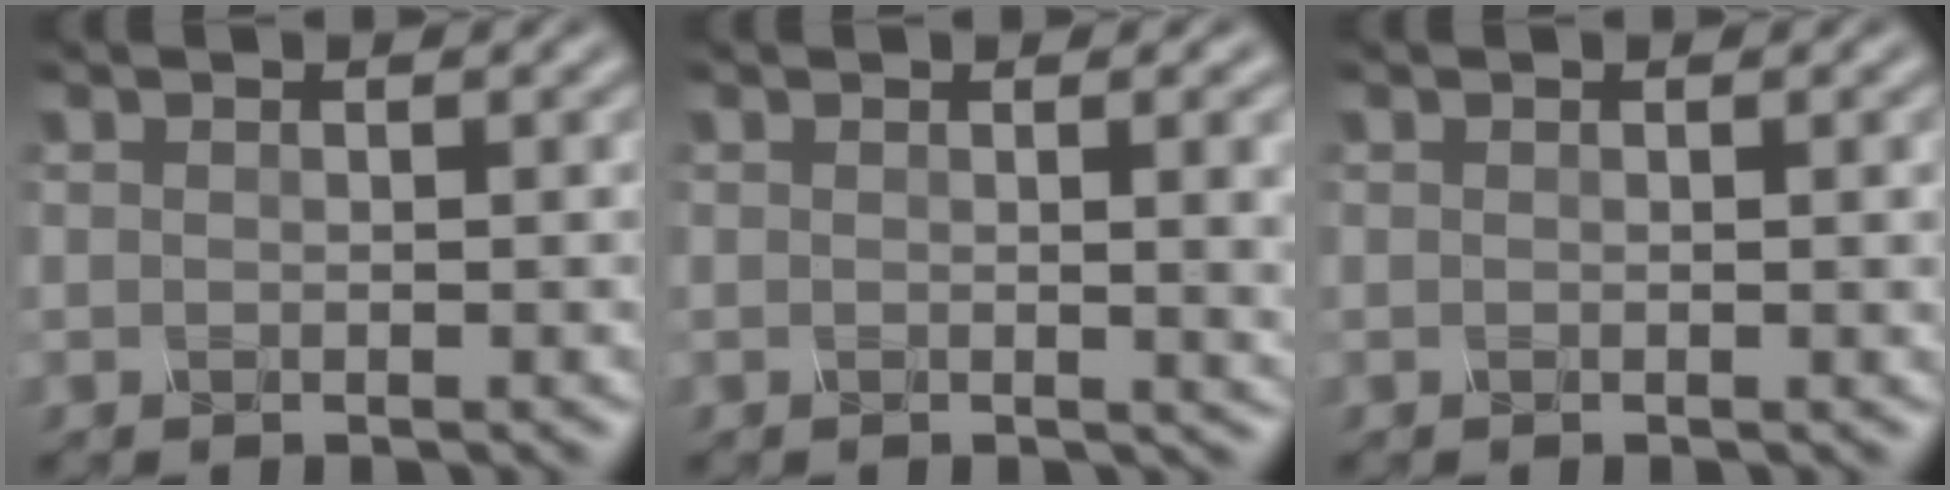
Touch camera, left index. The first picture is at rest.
{"total": 5.5, "force": [0.4, 2.2, 5.0], "torque": [-0.031, 0.006, 0.005]}
{"total": 1.3, "force": [0.1, 0.4, 1.2], "torque": [-0.011, 0.002, -0.002]}